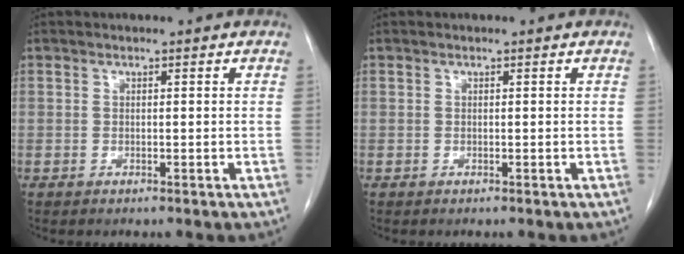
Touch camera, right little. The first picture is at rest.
{"total": 0.0}